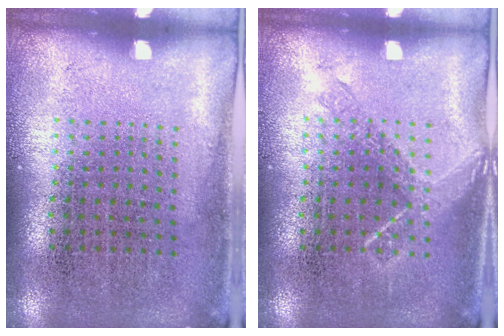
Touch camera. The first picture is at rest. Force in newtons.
{"total": 1.0, "press": 0.9, "slide": 0.2}